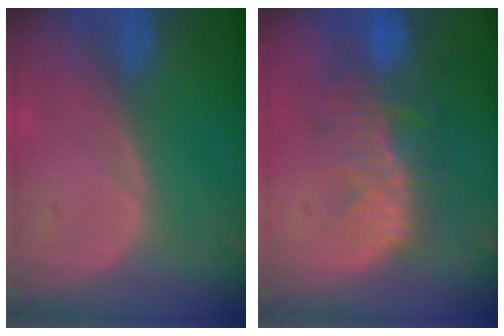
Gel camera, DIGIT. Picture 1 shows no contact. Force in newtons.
{"total": 10.0, "press": 8.5, "slide": 5.3}